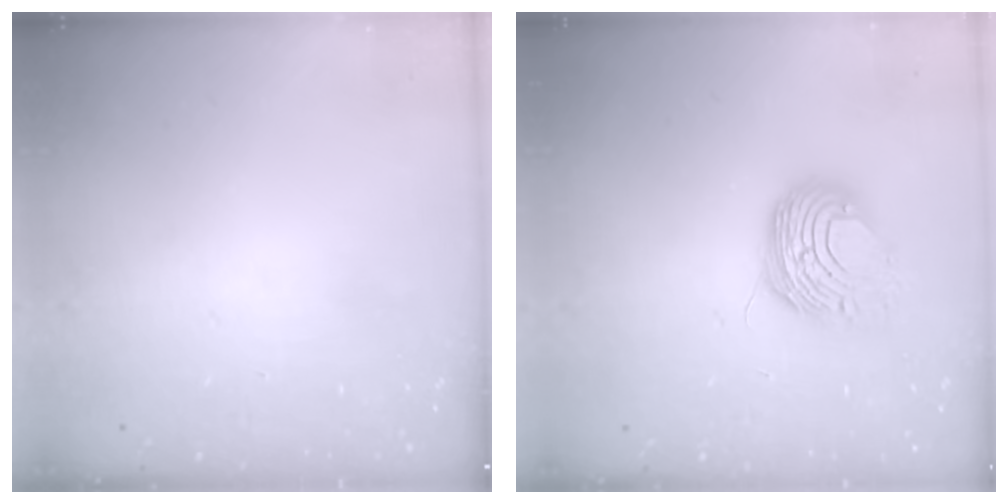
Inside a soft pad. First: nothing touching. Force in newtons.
{"total": 10.0, "press": 9.9, "slide": 1.2}